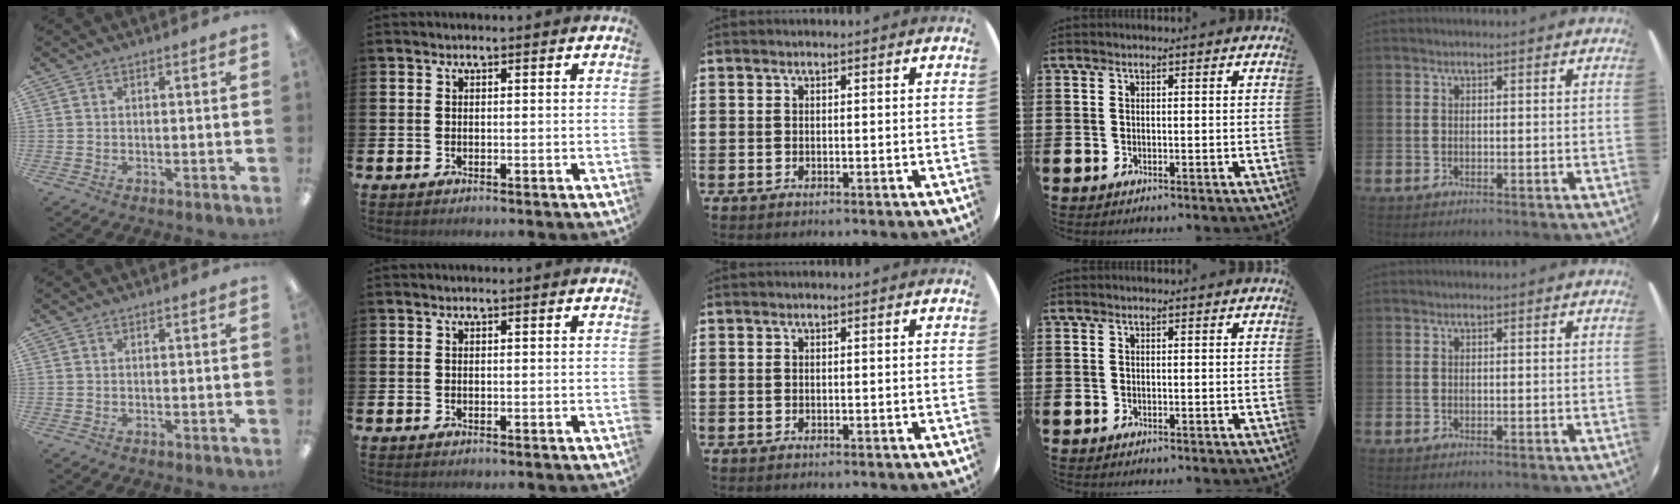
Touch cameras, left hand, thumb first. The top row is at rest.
{}